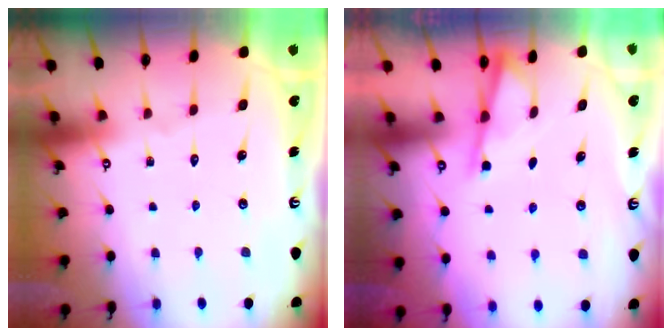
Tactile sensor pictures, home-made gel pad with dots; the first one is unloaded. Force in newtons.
{"total": 2.5, "press": 2.5, "slide": 0.4}